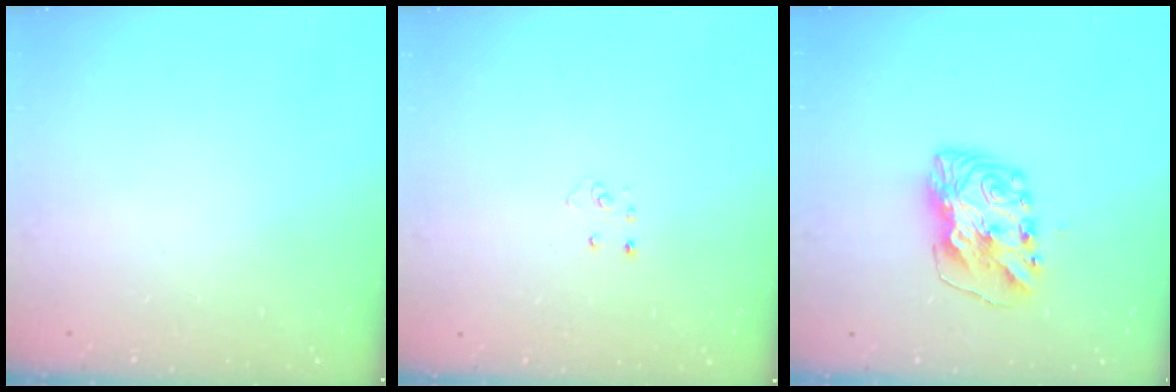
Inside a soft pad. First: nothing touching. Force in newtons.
{"total": 3.7, "press": 3.7, "slide": 0.3}
{"total": 10.9, "press": 10.9, "slide": 0.5}